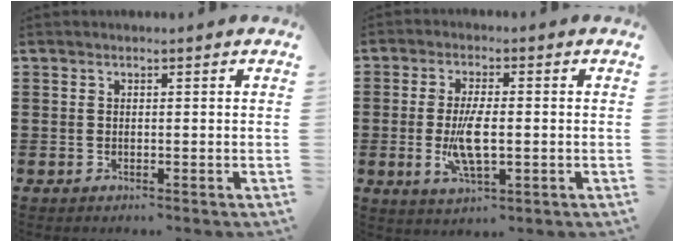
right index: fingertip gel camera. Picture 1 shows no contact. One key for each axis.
{"total": 7.2, "fx": -1.0, "fy": 2.4, "fz": 6.7, "tx": -0.142, "ty": -0.011, "tz": -0.021}